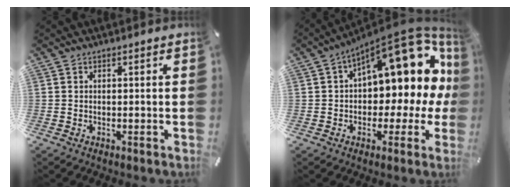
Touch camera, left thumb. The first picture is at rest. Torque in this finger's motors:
{"motor_torque": [1.26, 1.00, 1.45, 0.89, 0.48]}